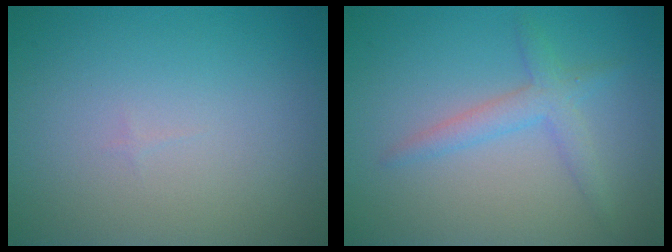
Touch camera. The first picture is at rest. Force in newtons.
{"total": 2.4, "press": 2.4, "slide": 0.3}